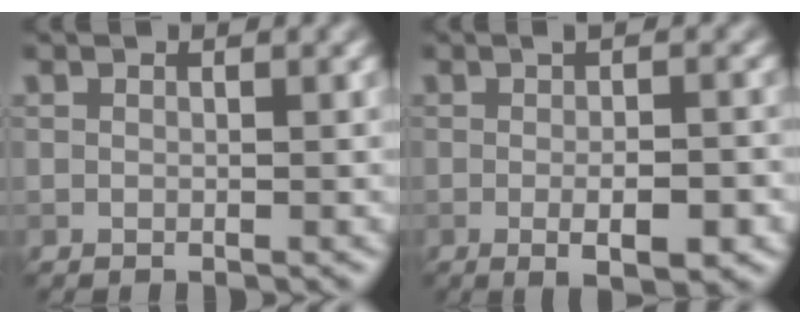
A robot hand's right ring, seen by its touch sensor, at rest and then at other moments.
{"total": 5.5, "force": [-1.0, 1.5, 5.2], "torque": [-0.065, -0.006, -0.013]}